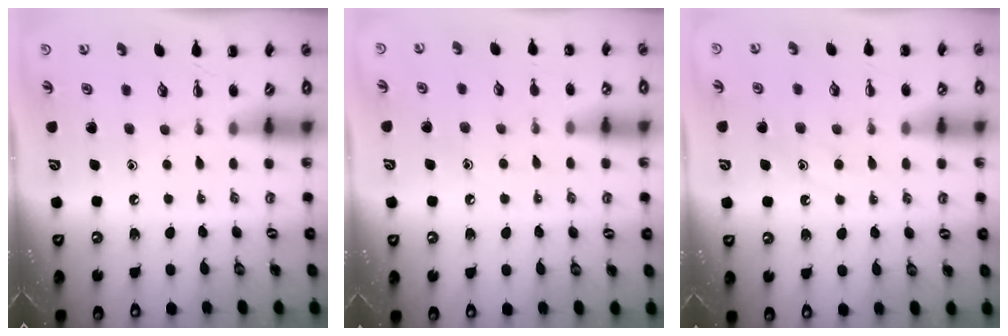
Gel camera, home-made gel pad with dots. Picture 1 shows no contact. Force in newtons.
{"total": 6.7, "press": 6.4, "slide": 1.8}
{"total": 10.2, "press": 10.1, "slide": 1.3}